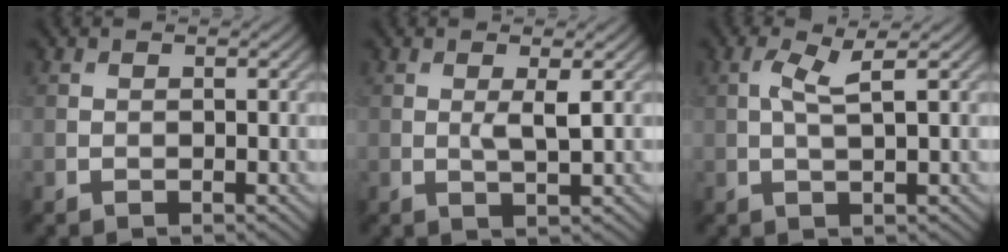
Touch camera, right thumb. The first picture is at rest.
{"total": 2.3, "force": [0.4, 0.2, 2.3], "torque": [-0.048, -0.002, 0.007]}
{"total": 3.3, "force": [0.9, 0.4, 3.1], "torque": [-0.067, 0.008, 0.015]}